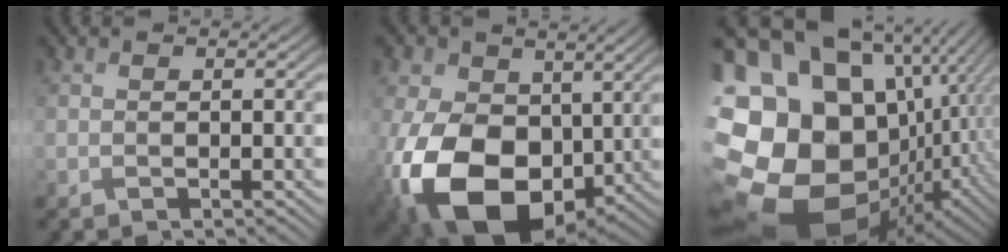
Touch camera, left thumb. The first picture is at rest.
{"total": 16.8, "force": [-1.7, 11.8, 11.8], "torque": [-0.280, -0.031, -0.029]}
{"total": 21.7, "force": [-3.3, 17.2, 12.9], "torque": [-0.291, -0.040, -0.030]}